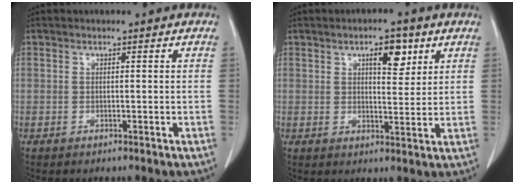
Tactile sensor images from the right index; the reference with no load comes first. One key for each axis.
{"total": 5.6, "fx": 2.9, "fy": 2.1, "fz": 4.3, "tx": -0.062, "ty": 0.002, "tz": 0.042}